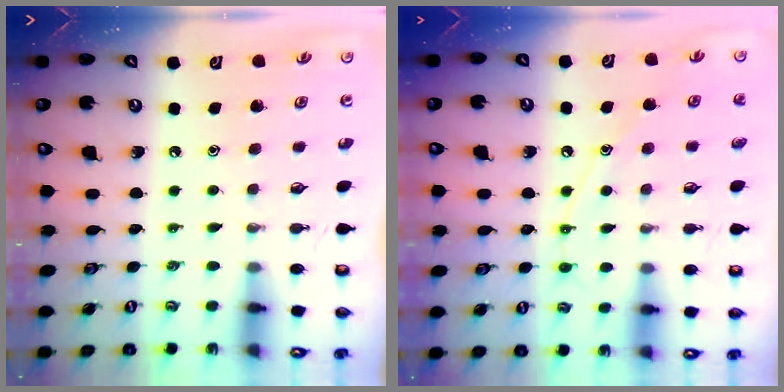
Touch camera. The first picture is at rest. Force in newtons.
{"total": 9.7, "press": 9.7, "slide": 0.8}